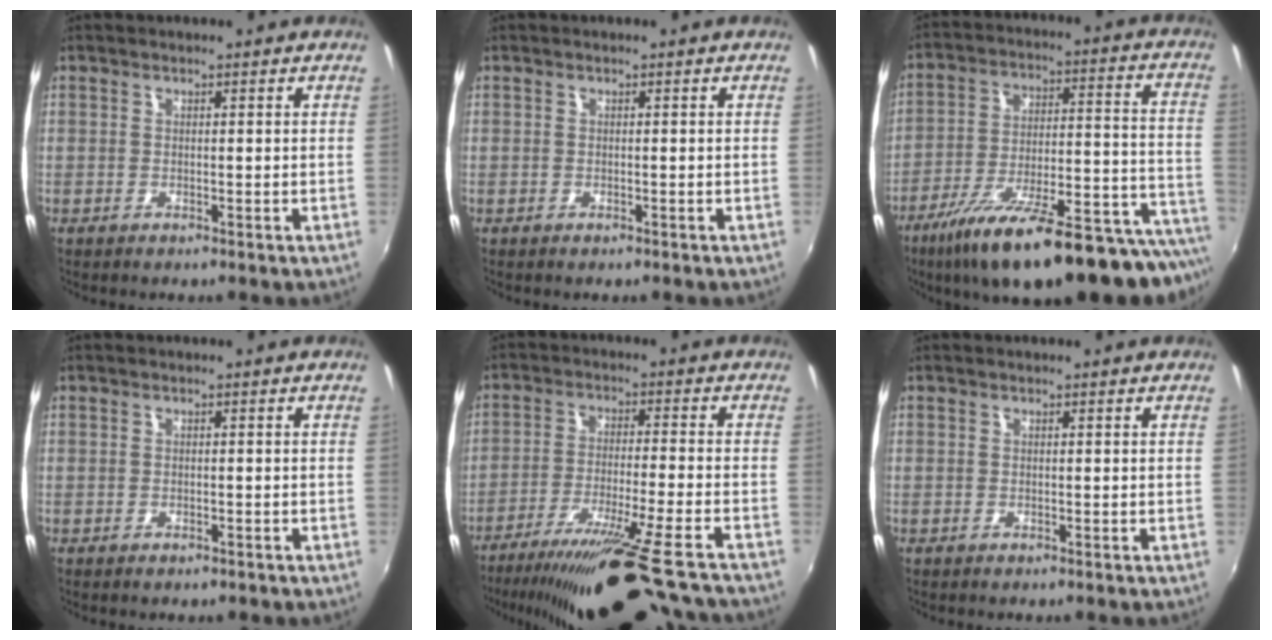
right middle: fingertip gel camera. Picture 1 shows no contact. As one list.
[{"total": 0.0}, {"total": 29.9, "force": [-23.4, 4.9, 18.0], "torque": [-0.236, -0.054, -0.337]}, {"total": 0.8, "force": [-0.5, 0.4, 0.5], "torque": [-0.011, -0.003, -0.005]}, {"total": 18.7, "force": [-16.2, -1.4, 9.1], "torque": [-0.167, -0.055, -0.254]}, {"total": 0.0}]